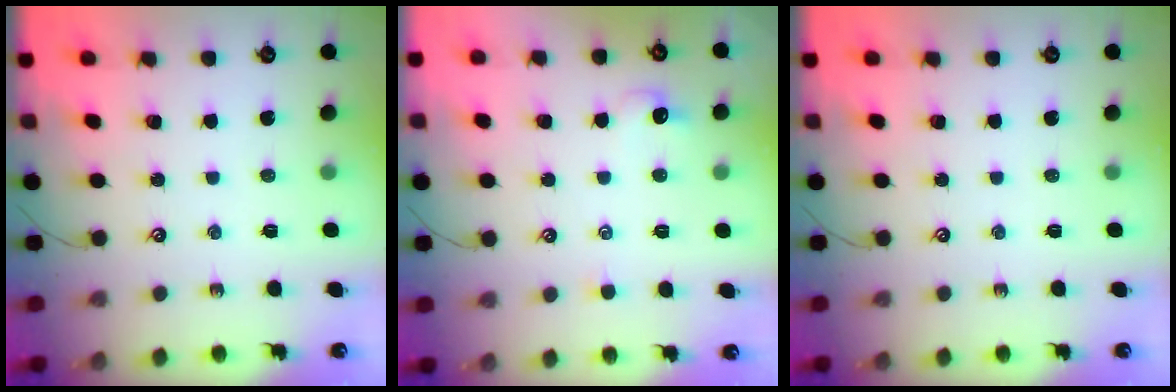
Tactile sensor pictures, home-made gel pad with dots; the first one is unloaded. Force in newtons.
{"total": 1.0, "press": 0.9, "slide": 0.6}
{"total": 0.0}